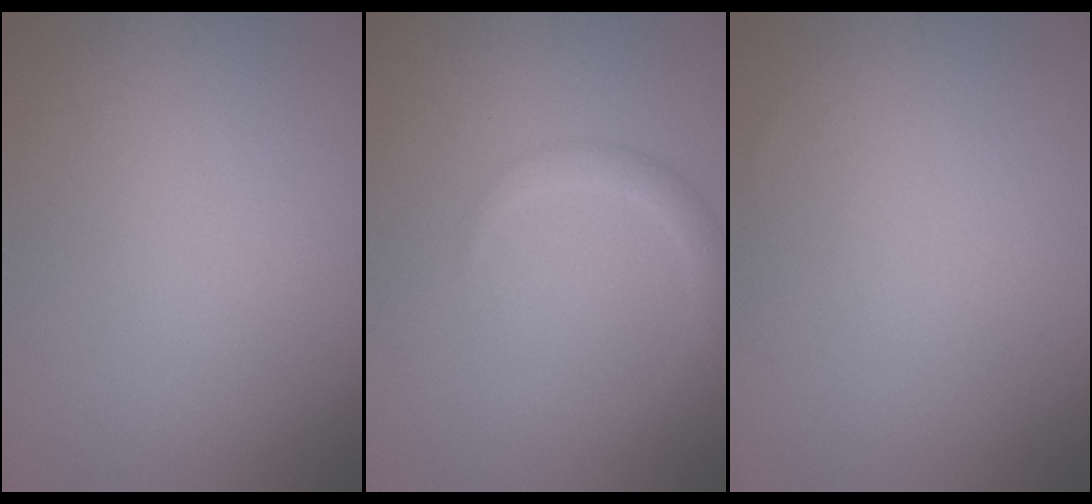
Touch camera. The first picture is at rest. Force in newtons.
{"total": 1.6, "press": 1.6, "slide": 0.1}
{"total": 0.0}